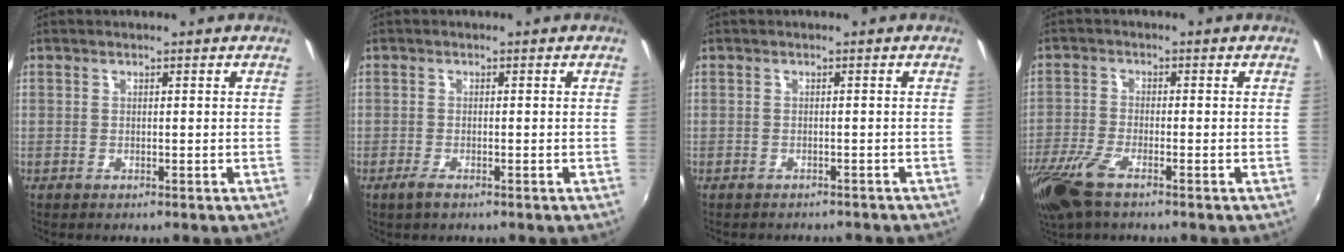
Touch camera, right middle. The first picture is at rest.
{"total": 1.9, "force": [-1.4, 0.5, 1.2], "torque": [-0.030, -0.005, -0.028]}
{"total": 3.7, "force": [-3.3, 1.1, 1.0], "torque": [-0.025, -0.013, -0.044]}
{"total": 9.8, "force": [-6.5, 2.9, 6.8], "torque": [-0.165, -0.034, -0.131]}